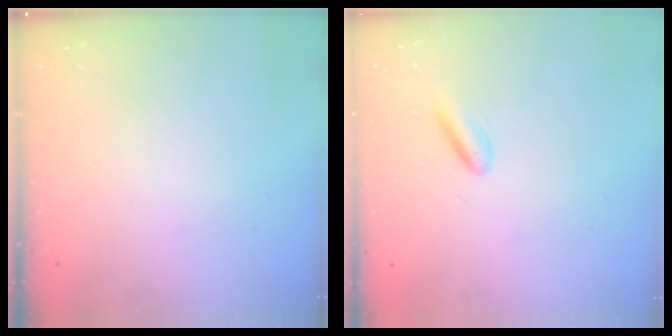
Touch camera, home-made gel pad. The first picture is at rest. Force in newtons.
{"total": 2.4, "press": 2.3, "slide": 0.9}